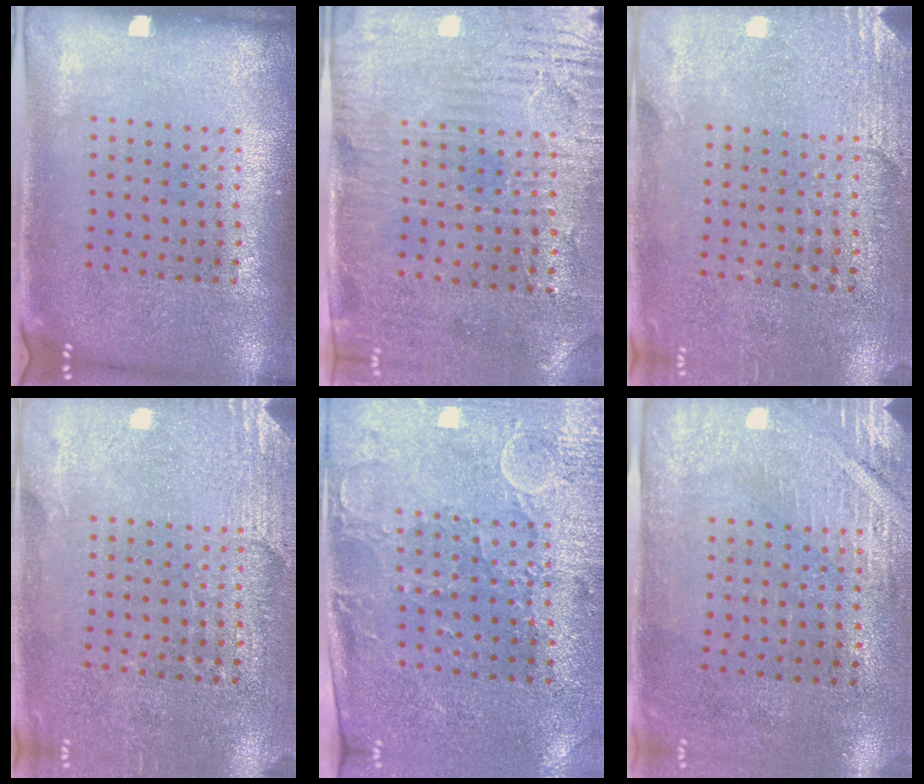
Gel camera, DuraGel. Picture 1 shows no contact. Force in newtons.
{"total": 3.3, "press": 2.7, "slide": 1.8}
{"total": 2.6, "press": 2.4, "slide": 1.1}
{"total": 2.7, "press": 2.5, "slide": 0.9}
{"total": 3.0, "press": 2.6, "slide": 1.5}
{"total": 2.9, "press": 2.5, "slide": 1.4}